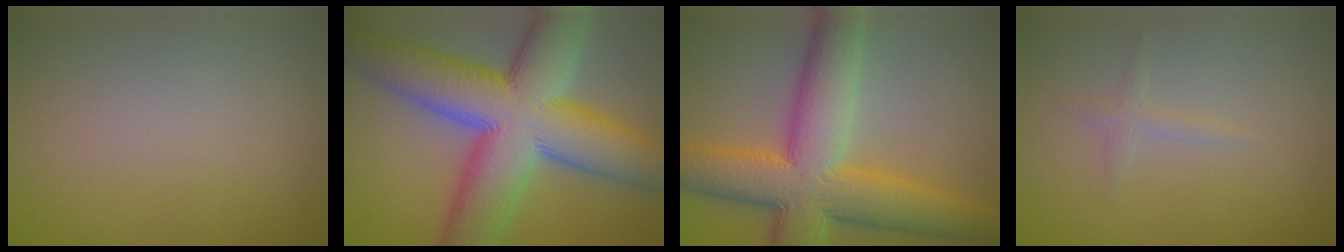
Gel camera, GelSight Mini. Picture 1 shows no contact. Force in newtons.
{"total": 15.7, "press": 15.7, "slide": 0.4}
{"total": 12.0, "press": 12.0, "slide": 0.2}
{"total": 1.0, "press": 1.0, "slide": 0.1}